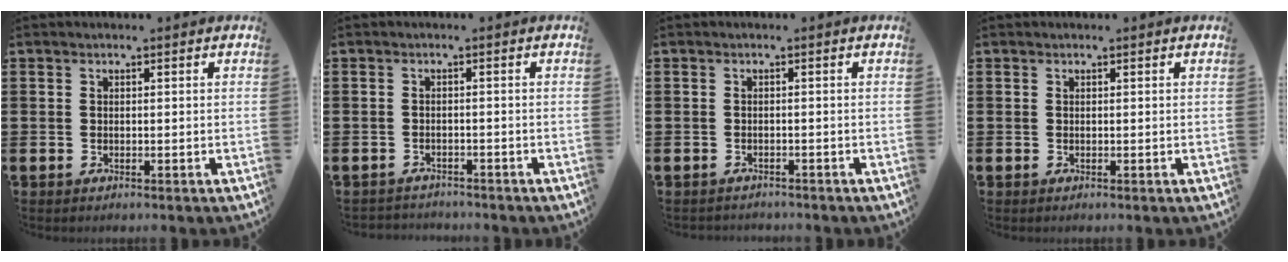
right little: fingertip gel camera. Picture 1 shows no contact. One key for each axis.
{"total": 1.3, "fx": -1.3, "fy": 0.1, "fz": -0.2, "tx": -0.002, "ty": 0.003, "tz": -0.028}
{"total": 0.8, "fx": -0.8, "fy": 0.1, "fz": -0.1, "tx": 0.000, "ty": 0.001, "tz": -0.017}
{"total": 0.0}